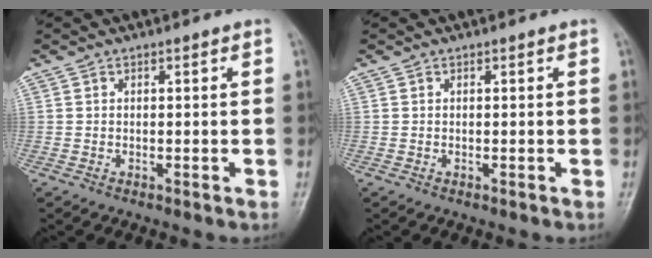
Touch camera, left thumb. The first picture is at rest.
{"total": 0.0}